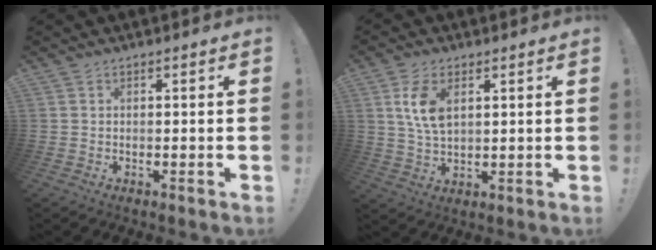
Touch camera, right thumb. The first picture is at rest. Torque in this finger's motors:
{"motor_torque": [0.20, 0.12, 0.72, -0.42, 0.07]}